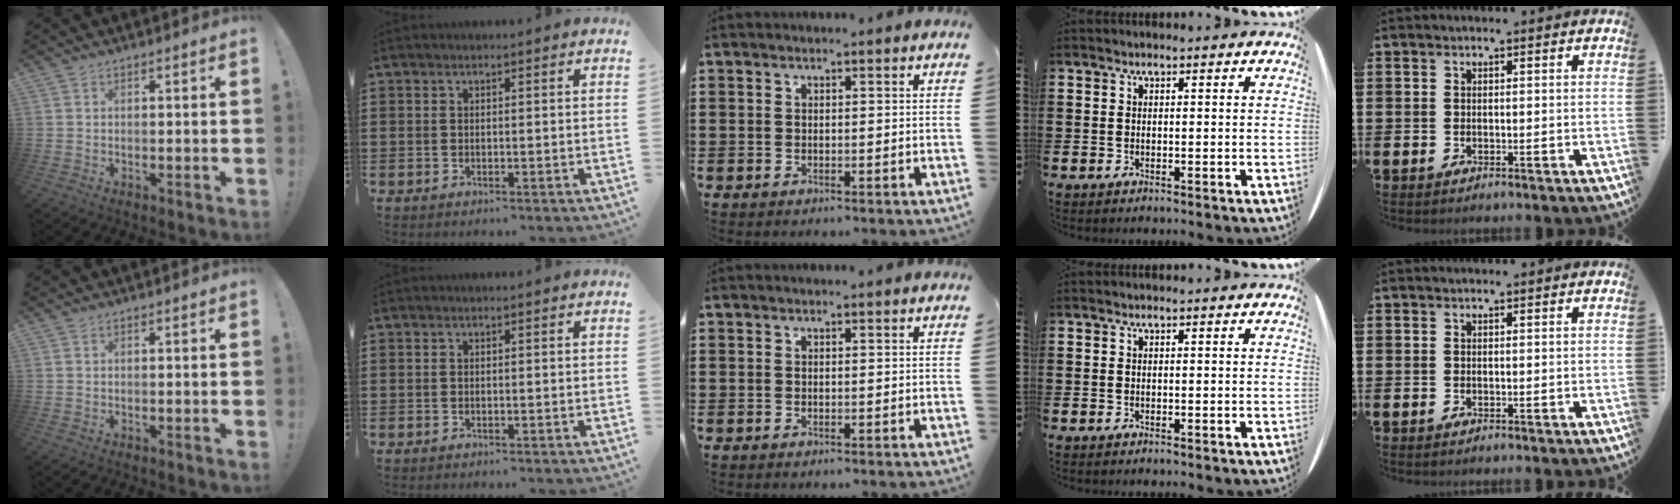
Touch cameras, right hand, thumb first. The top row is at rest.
{}